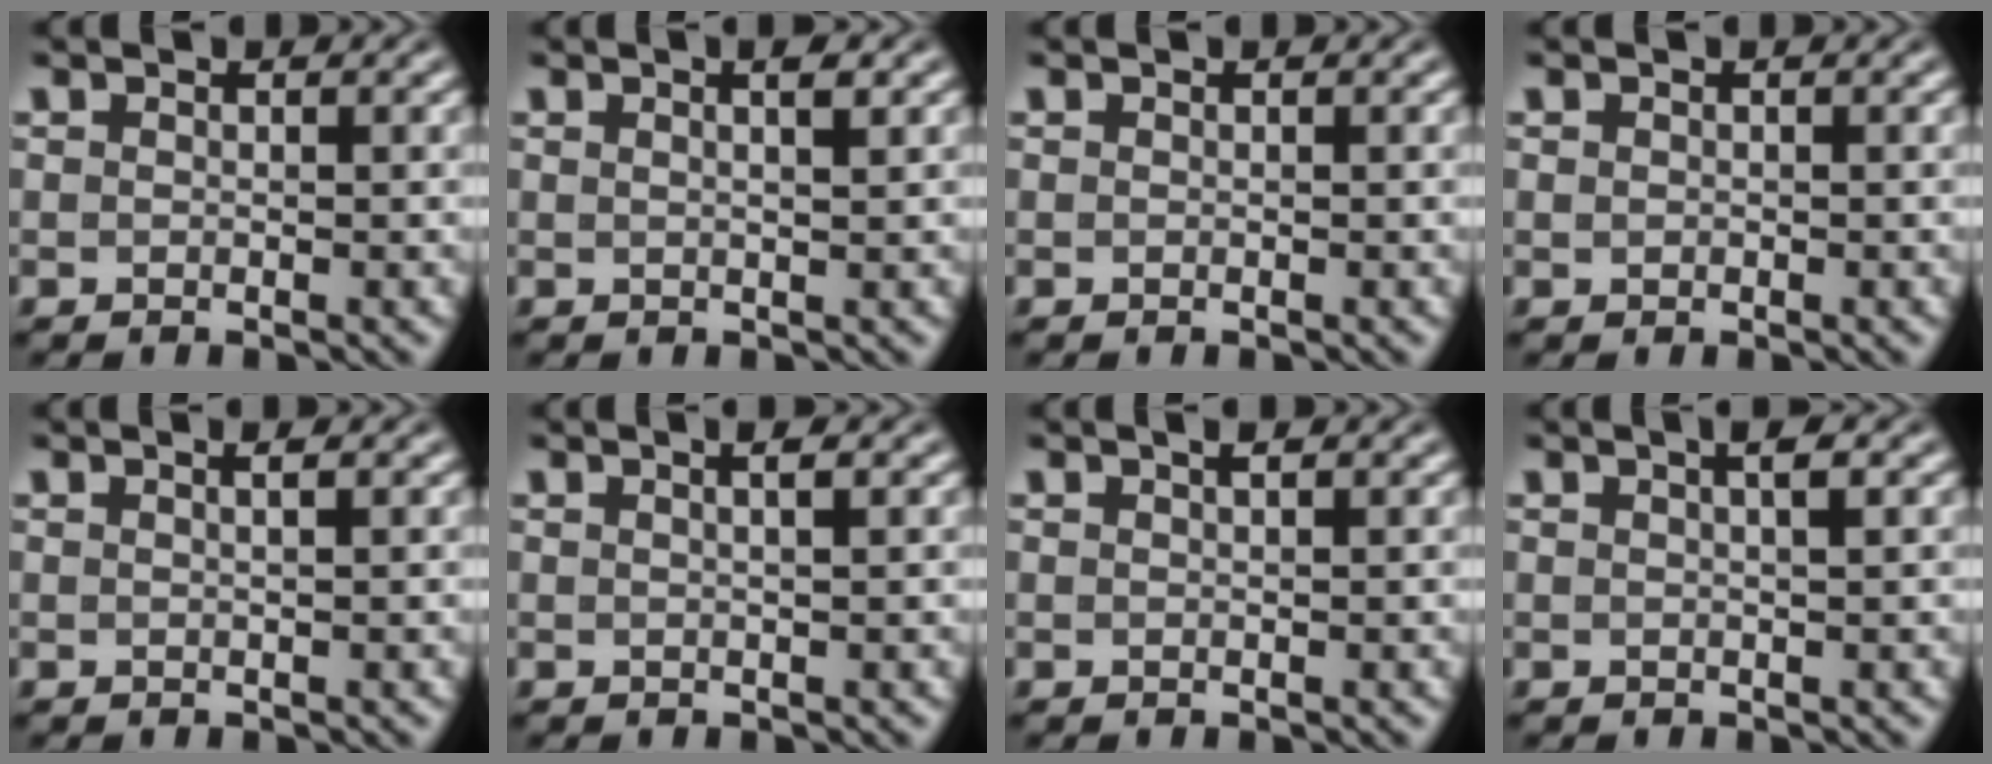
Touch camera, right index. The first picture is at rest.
{"total": 1.9, "force": [0.7, -0.5, 1.6], "torque": [-0.020, -0.001, 0.015]}
{"total": 0.0}
{"total": 0.0}
{"total": 0.9, "force": [0.2, -0.5, 0.7], "torque": [-0.010, 0.002, 0.005]}
{"total": 1.5, "force": [0.5, -0.5, 1.3], "torque": [-0.014, 0.003, 0.009]}
{"total": 0.7, "force": [0.4, -0.2, 0.5], "torque": [-0.005, 0.005, 0.007]}
{"total": 2.2, "force": [0.9, -0.1, 2.0], "torque": [-0.019, 0.009, 0.012]}